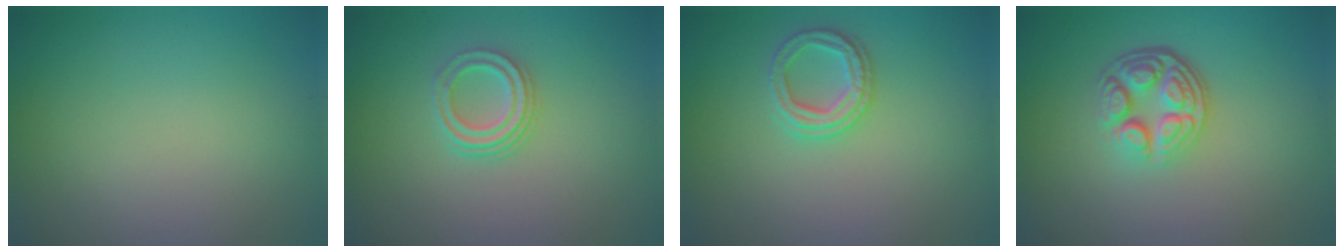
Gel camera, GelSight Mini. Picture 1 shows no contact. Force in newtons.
{"total": 3.0, "press": 2.2, "slide": 2.0}
{"total": 2.4, "press": 2.4, "slide": 0.4}
{"total": 5.0, "press": 3.5, "slide": 3.5}